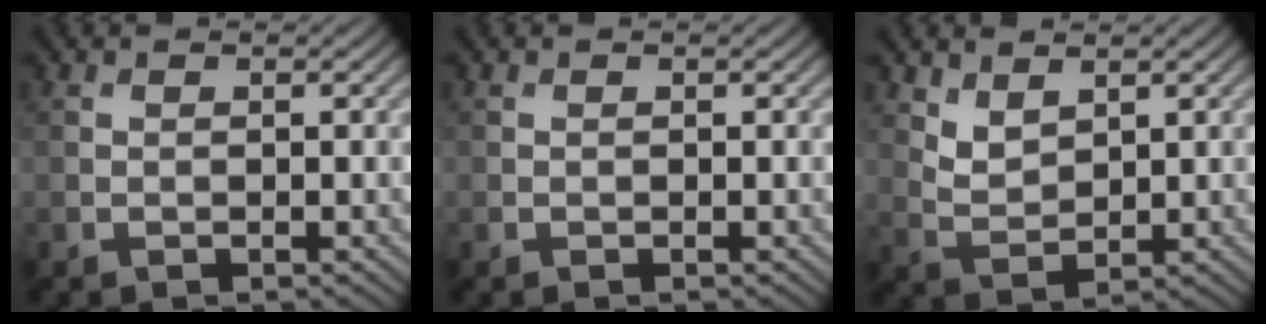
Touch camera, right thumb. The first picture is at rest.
{"total": 0.0}
{"total": 3.3, "force": [2.1, 1.8, 1.8], "torque": [-0.047, -0.009, 0.049]}